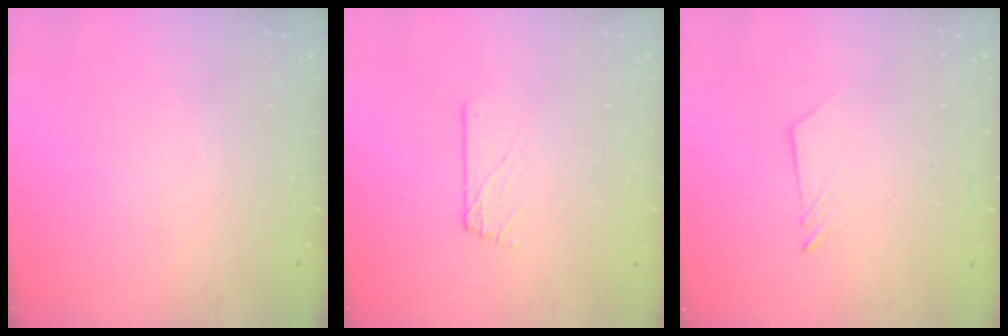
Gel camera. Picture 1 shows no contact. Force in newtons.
{"total": 1.6, "press": 1.6, "slide": 0.2}
{"total": 2.5, "press": 2.5, "slide": 0.2}